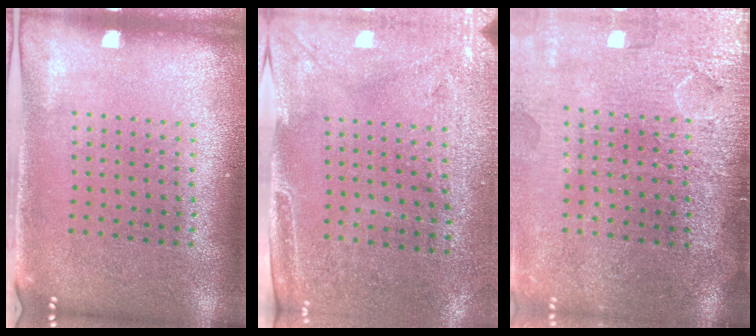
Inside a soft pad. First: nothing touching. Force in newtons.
{"total": 2.9, "press": 2.5, "slide": 1.6}
{"total": 4.3, "press": 3.7, "slide": 2.2}